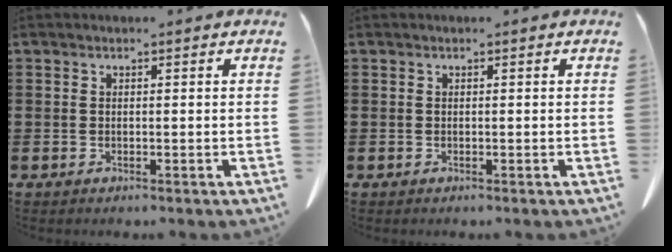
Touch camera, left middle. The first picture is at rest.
{"total": 0.0}